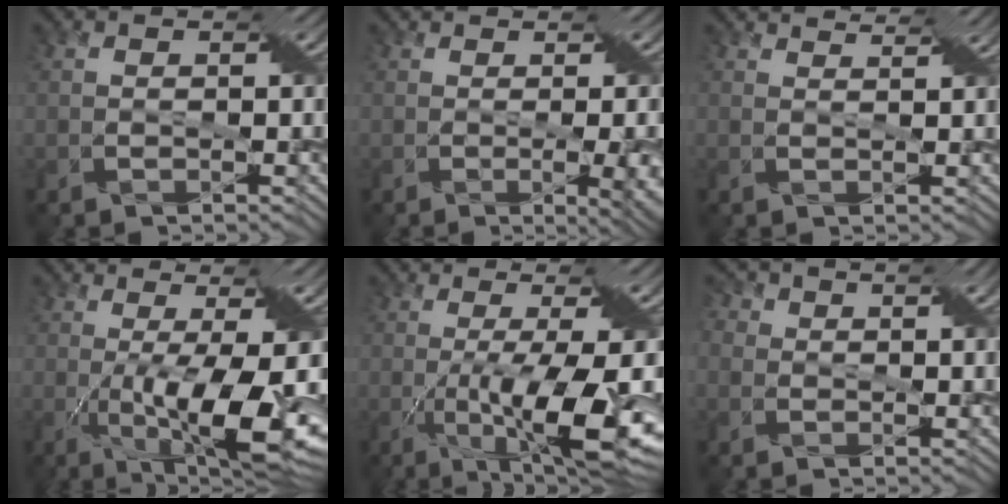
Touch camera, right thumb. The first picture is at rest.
{"total": 5.4, "force": [-0.6, 2.1, 5.0], "torque": [-0.071, -0.016, 0.007]}
{"total": 3.3, "force": [3.2, 0.1, 0.9], "torque": [-0.029, 0.007, 0.043]}
{"total": 11.6, "force": [-1.9, 2.4, 11.2], "torque": [-0.187, -0.015, -0.017]}
{"total": 12.2, "force": [-3.1, 2.1, 11.6], "torque": [-0.186, -0.013, -0.040]}
{"total": 3.7, "force": [1.7, 2.6, 1.9], "torque": [-0.030, 0.017, -0.003]}